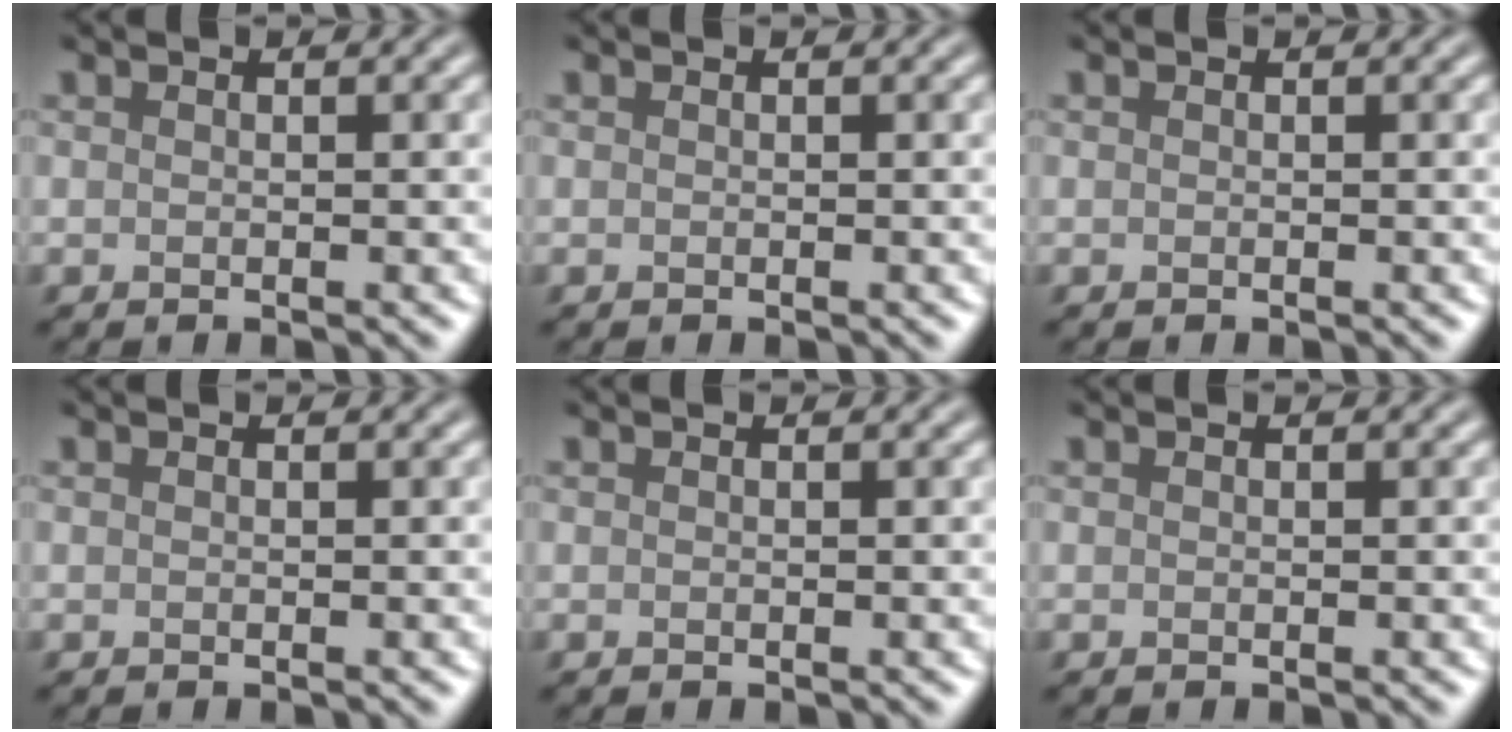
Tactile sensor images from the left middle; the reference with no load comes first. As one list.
[{"total": 0.0}, {"total": 0.0}, {"total": 0.0}, {"total": 0.0}, {"total": 0.0}]